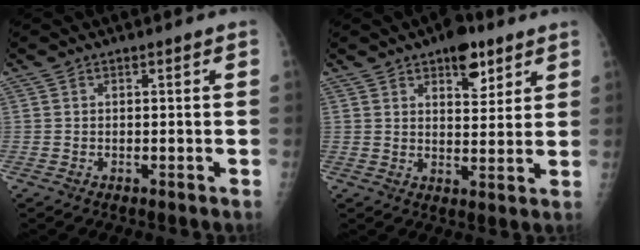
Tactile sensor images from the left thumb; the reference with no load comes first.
{"total": 7.7, "force": [4.6, 3.8, 4.8], "torque": [-0.043, -0.023, 0.063]}